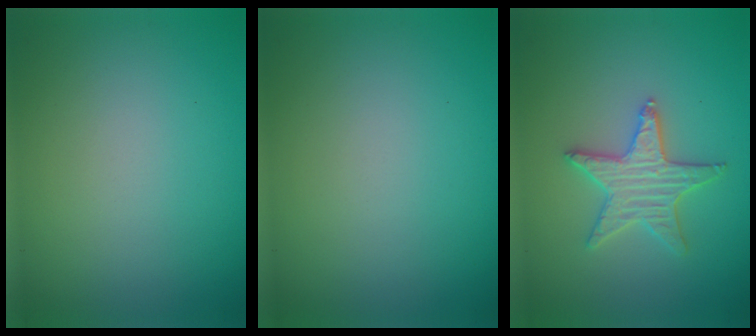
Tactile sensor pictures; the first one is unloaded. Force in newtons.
{"total": 0.0}
{"total": 3.3, "press": 3.2, "slide": 0.8}